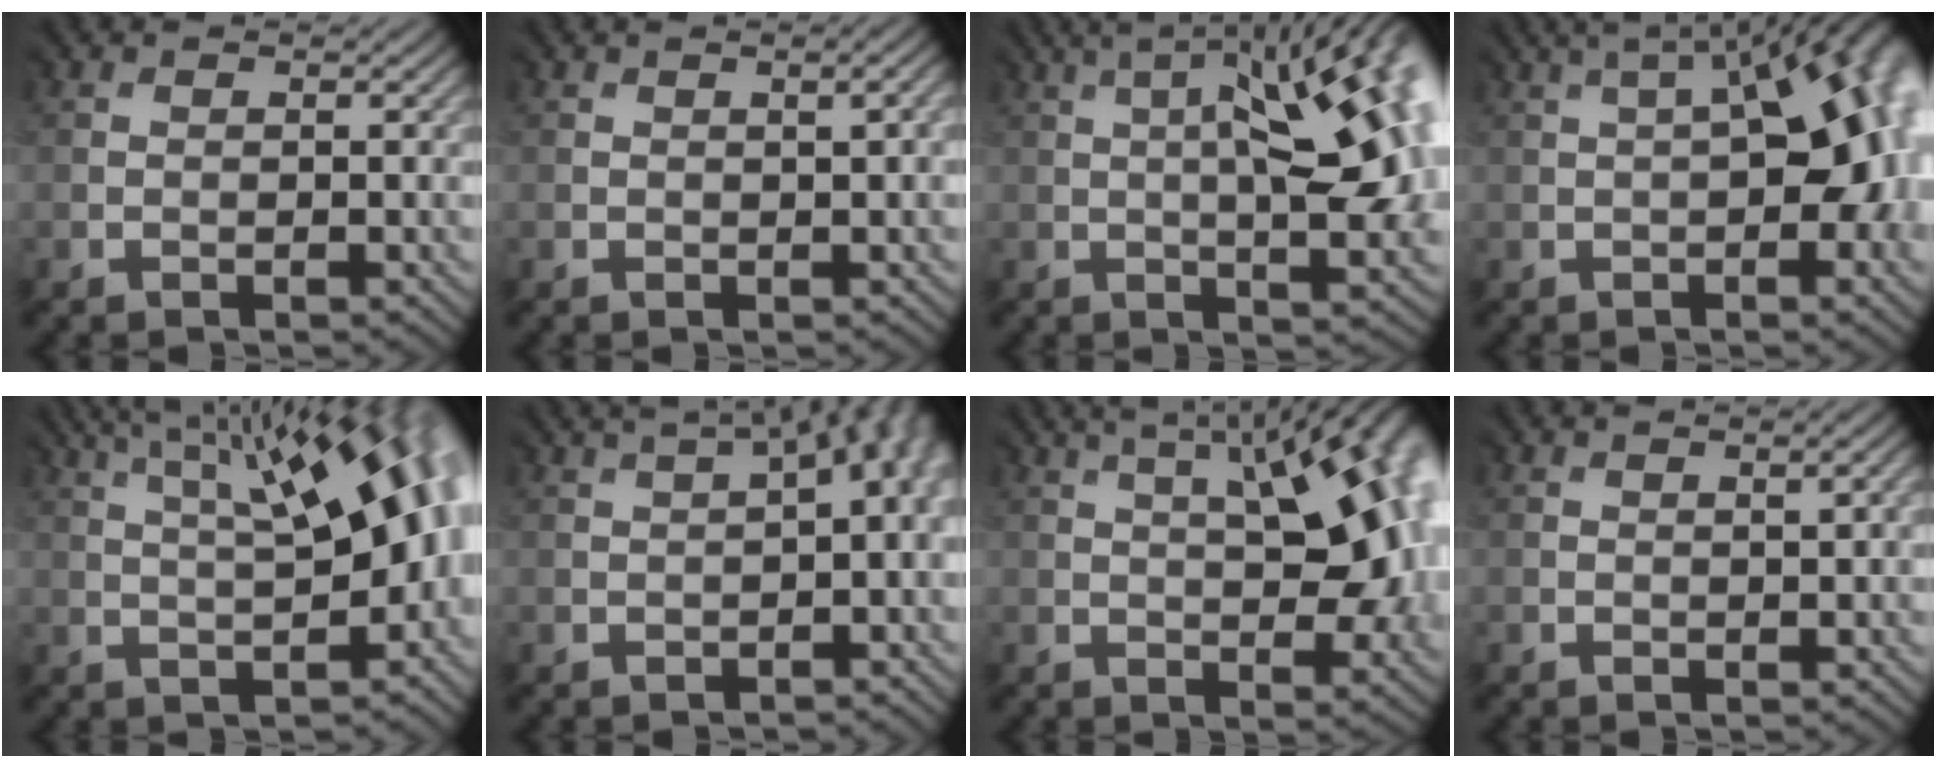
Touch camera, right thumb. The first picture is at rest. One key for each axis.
{"total": 0.7, "fx": 0.2, "fy": -0.6, "fz": 0.3, "tx": -0.003, "ty": 0.002, "tz": 0.006}
{"total": 14.1, "fx": 1.4, "fy": 4.6, "fz": 13.3, "tx": -0.161, "ty": 0.024, "tz": 0.017}
{"total": 14.2, "fx": 0.3, "fy": 6.2, "fz": 12.8, "tx": -0.146, "ty": 0.023, "tz": 0.000}
{"total": 13.7, "fx": 3.6, "fy": 4.7, "fz": 12.3, "tx": -0.154, "ty": 0.038, "tz": 0.050}
{"total": 4.9, "fx": 0.5, "fy": 1.7, "fz": 4.6, "tx": -0.030, "ty": 0.026, "tz": 0.005}
{"total": 13.6, "fx": 3.1, "fy": 5.2, "fz": 12.2, "tx": -0.160, "ty": 0.036, "tz": 0.045}
{"total": 0.7, "fx": 0.2, "fy": -0.7, "fz": -0.1, "tx": 0.003, "ty": 0.001, "tz": 0.005}